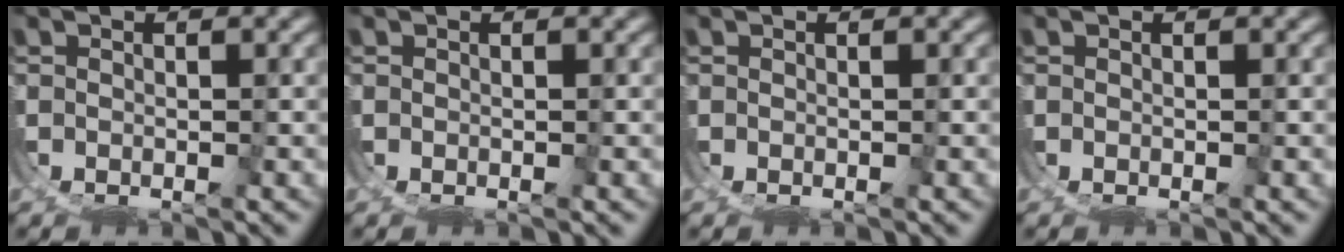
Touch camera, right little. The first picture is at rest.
{"total": 0.0}
{"total": 0.0}
{"total": 0.0}